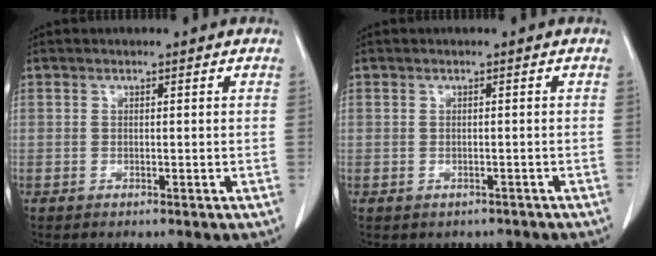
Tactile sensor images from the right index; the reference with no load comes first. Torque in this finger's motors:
{"motor_torque": [-0.68, -0.21, -0.26, -0.09]}